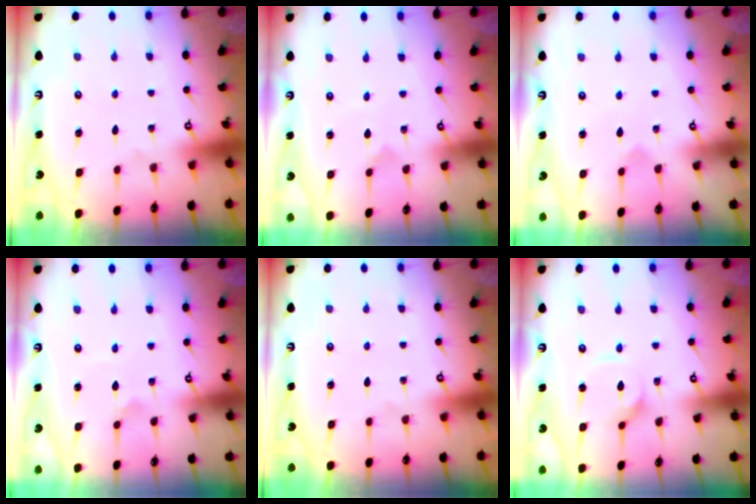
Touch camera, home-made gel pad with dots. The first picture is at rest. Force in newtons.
{"total": 0.0}
{"total": 2.5, "press": 2.5, "slide": 0.1}
{"total": 2.1, "press": 2.1, "slide": 0.1}
{"total": 0.0}
{"total": 3.6, "press": 3.6, "slide": 0.3}